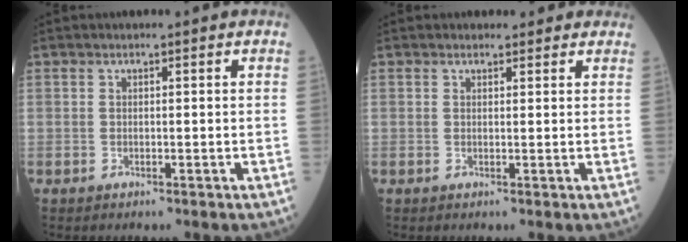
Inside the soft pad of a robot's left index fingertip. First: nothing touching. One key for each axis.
{"total": 2.8, "fx": 2.4, "fy": 1.4, "fz": 0.3, "tx": 0.003, "ty": 0.006, "tz": 0.020}